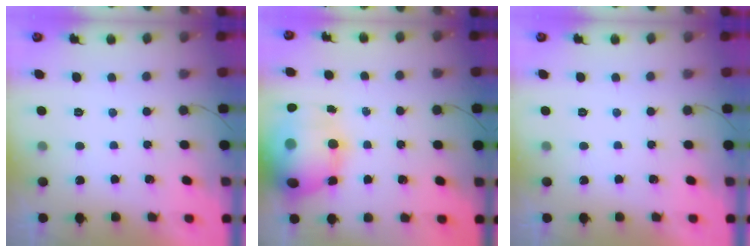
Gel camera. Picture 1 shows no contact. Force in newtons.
{"total": 22.4, "press": 22.0, "slide": 4.0}
{"total": 0.0}